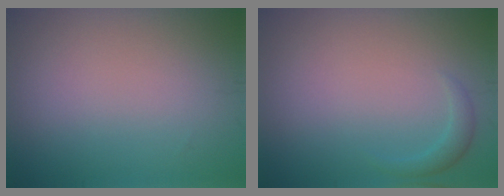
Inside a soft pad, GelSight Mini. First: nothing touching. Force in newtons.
{"total": 1.2, "press": 1.2, "slide": 0.1}